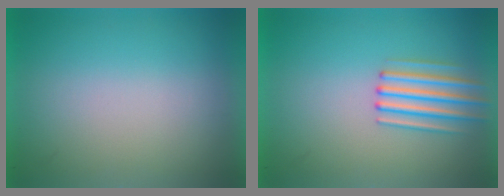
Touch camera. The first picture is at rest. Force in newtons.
{"total": 2.6}